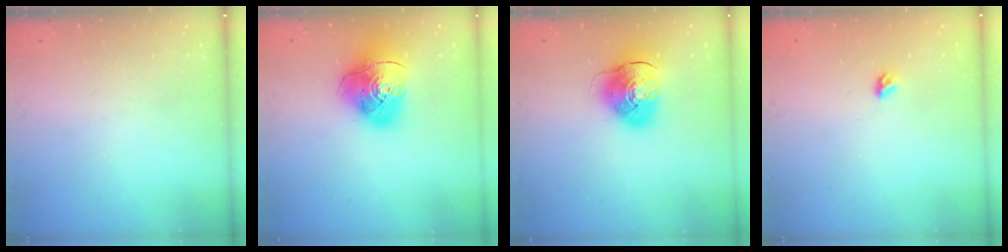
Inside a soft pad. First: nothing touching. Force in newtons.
{"total": 14.0, "press": 13.9, "slide": 1.8}
{"total": 10.7, "press": 10.6, "slide": 1.8}
{"total": 3.8, "press": 3.8, "slide": 0.7}